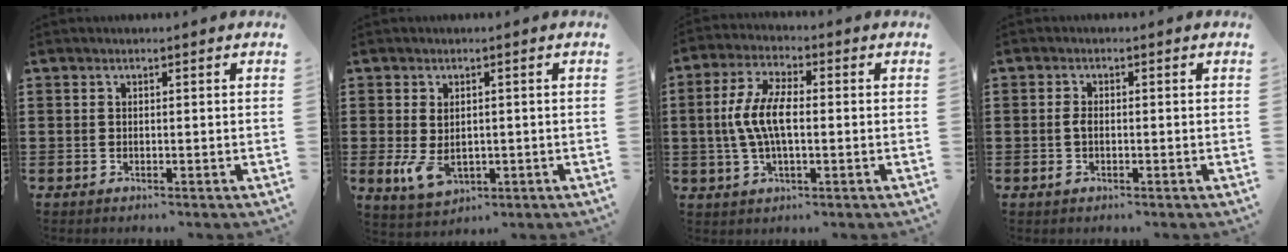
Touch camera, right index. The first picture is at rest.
{"total": 4.5, "force": [-0.5, 2.7, 3.5], "torque": [-0.088, -0.006, -0.012]}
{"total": 7.8, "force": [-0.3, 3.1, 7.1], "torque": [-0.164, -0.005, -0.014]}
{"total": 1.7, "force": [-0.4, 0.9, 1.4], "torque": [-0.035, -0.003, -0.010]}